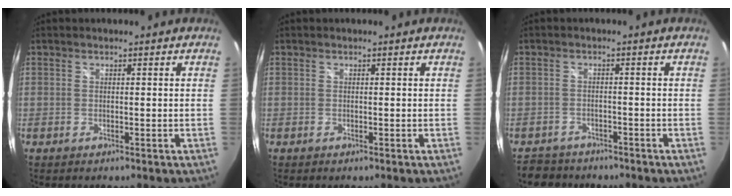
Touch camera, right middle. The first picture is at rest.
{"total": 0.0}
{"total": 5.5, "force": [-4.7, 2.8, 0.8], "torque": [-0.032, 0.000, -0.075]}